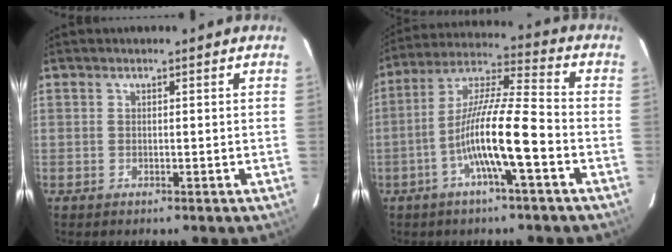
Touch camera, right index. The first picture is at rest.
{"total": 12.6, "force": [-4.3, 0.5, 11.8], "torque": [-0.224, 0.011, -0.081]}